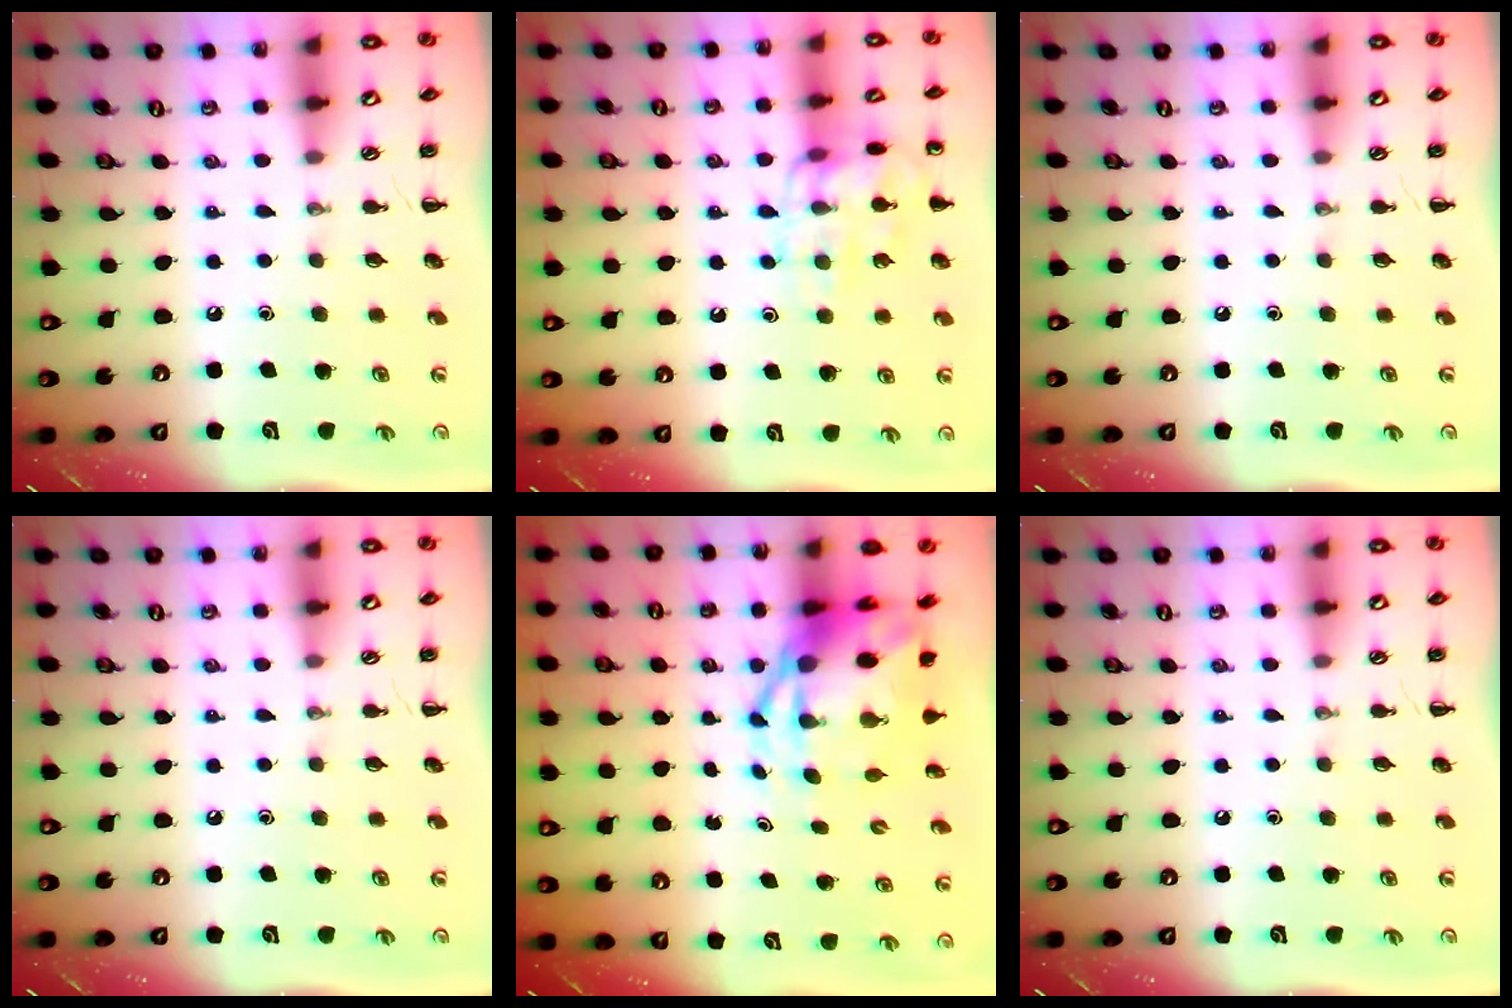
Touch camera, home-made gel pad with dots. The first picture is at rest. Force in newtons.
{"total": 13.0, "press": 13.0, "slide": 0.7}
{"total": 0.0}
{"total": 0.0}
{"total": 8.8, "press": 8.4, "slide": 2.4}
{"total": 0.0}